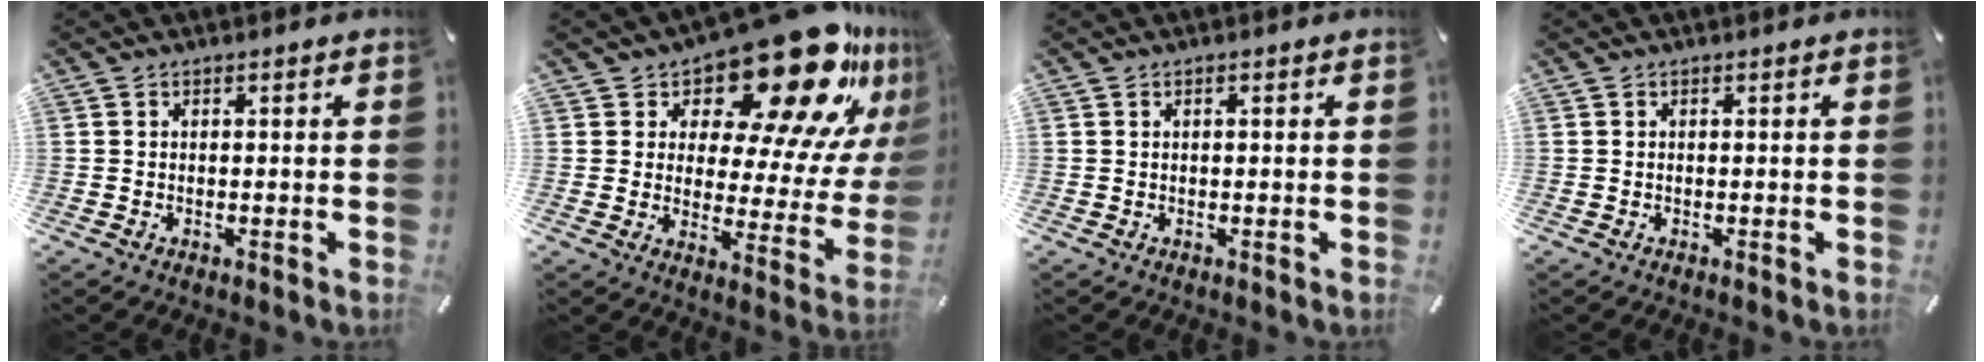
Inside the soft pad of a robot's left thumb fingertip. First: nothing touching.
{"total": 23.8, "force": [16.8, 8.9, 14.3], "torque": [-0.190, -0.137, 0.274]}
{"total": 0.6, "force": [0.1, 0.1, 0.6], "torque": [-0.010, 0.002, 0.001]}
{"total": 0.0}